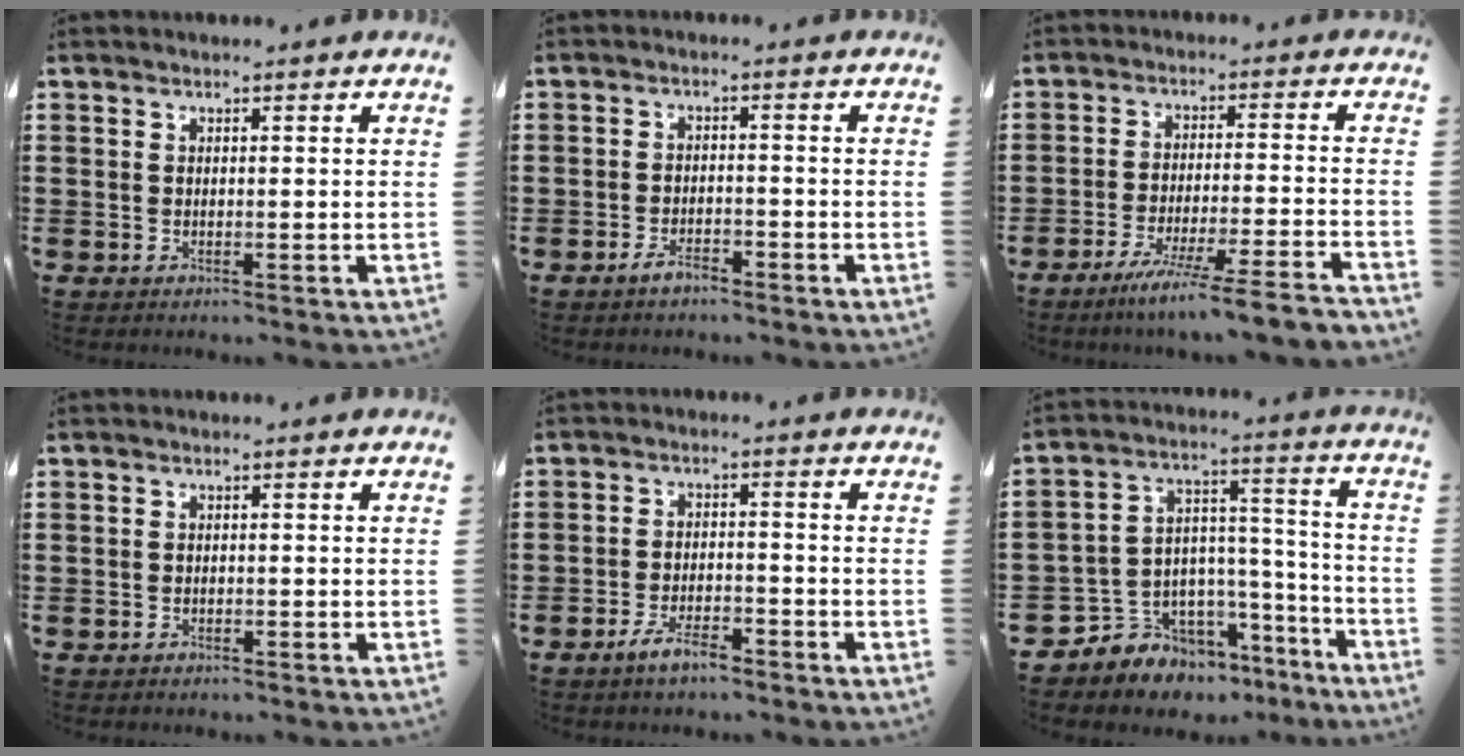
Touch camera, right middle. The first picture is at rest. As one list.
[{"total": 2.7, "force": [-2.3, 1.0, 1.2], "torque": [-0.029, 0.004, -0.047]}, {"total": 6.9, "force": [-6.1, -0.7, 3.2], "torque": [-0.051, -0.011, -0.113]}, {"total": 0.8, "force": [-0.7, 0.4, 0.1], "torque": [-0.003, 0.002, -0.016]}, {"total": 4.3, "force": [-3.4, 1.4, 2.2], "torque": [-0.050, 0.005, -0.069]}, {"total": 6.7, "force": [-5.3, 4.1, -0.6], "torque": [-0.010, 0.003, -0.100]}]